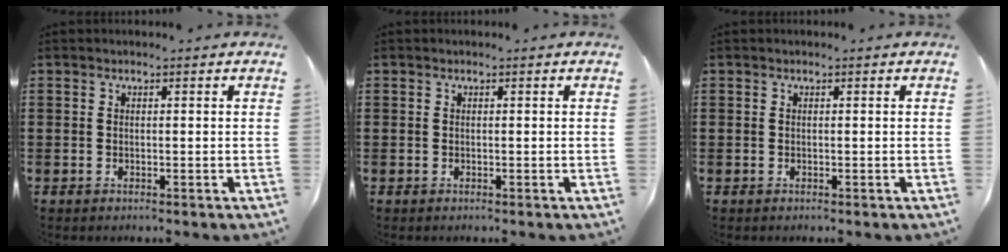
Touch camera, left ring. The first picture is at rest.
{"total": 0.0}
{"total": 0.0}